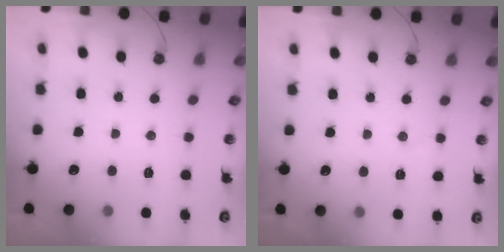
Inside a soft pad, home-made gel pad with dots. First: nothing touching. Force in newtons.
{"total": 3.5, "press": 3.0, "slide": 1.7}